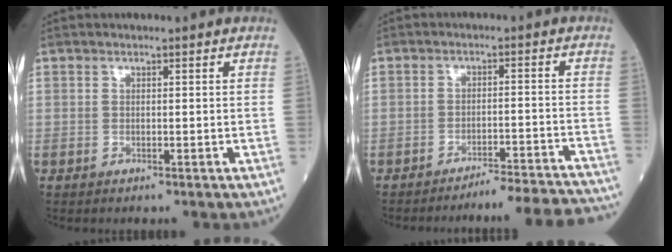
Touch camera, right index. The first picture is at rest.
{"total": 15.0, "force": [-14.7, -0.7, 3.2], "torque": [-0.019, -0.004, -0.181]}